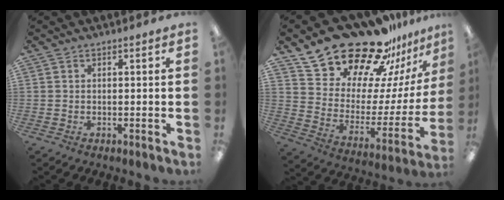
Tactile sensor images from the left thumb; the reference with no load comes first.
{"total": 26.0, "force": [21.7, 11.1, 9.0], "torque": [-0.144, -0.160, 0.395]}